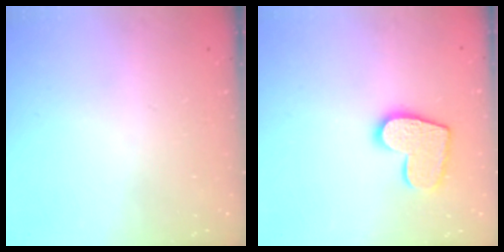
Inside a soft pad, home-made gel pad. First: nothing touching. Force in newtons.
{"total": 12.1, "press": 12.0, "slide": 0.8}